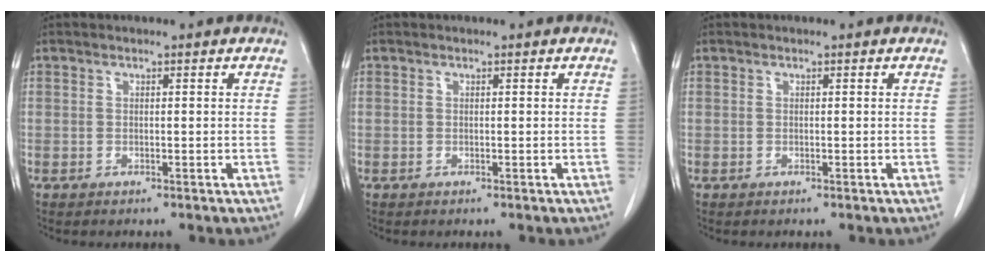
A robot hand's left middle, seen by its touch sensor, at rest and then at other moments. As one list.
[{"total": 0.0}, {"total": 0.0}]